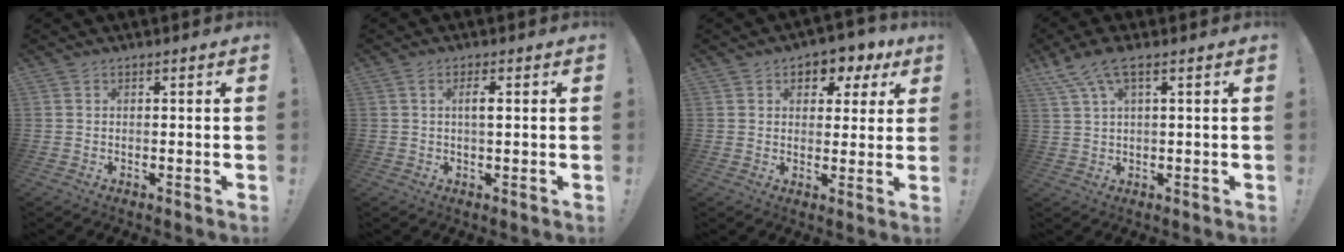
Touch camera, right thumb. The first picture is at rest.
{"total": 2.8, "force": [0.2, 0.6, 2.8], "torque": [-0.045, 0.001, -0.002]}
{"total": 5.7, "force": [2.4, 4.4, 2.7], "torque": [-0.023, -0.012, 0.042]}
{"total": 6.5, "force": [3.5, 1.6, 5.2], "torque": [-0.107, -0.008, 0.069]}